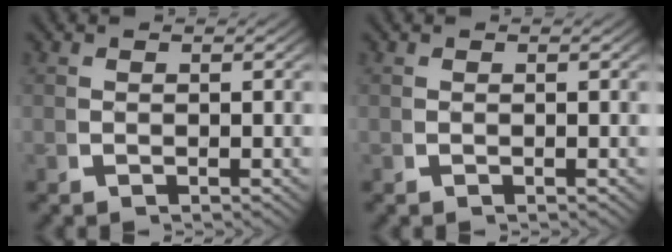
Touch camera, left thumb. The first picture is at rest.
{"total": 0.0}